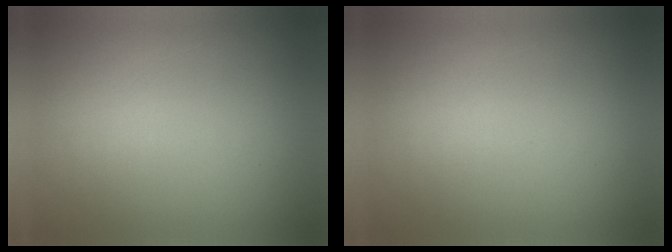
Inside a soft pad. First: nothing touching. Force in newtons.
{"total": 0.0}